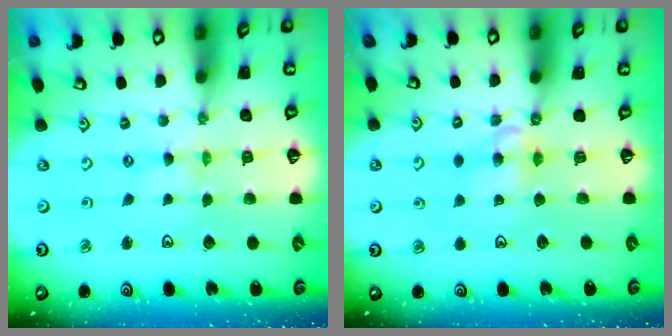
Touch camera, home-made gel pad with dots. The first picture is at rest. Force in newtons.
{"total": 5.9, "press": 5.9, "slide": 0.4}